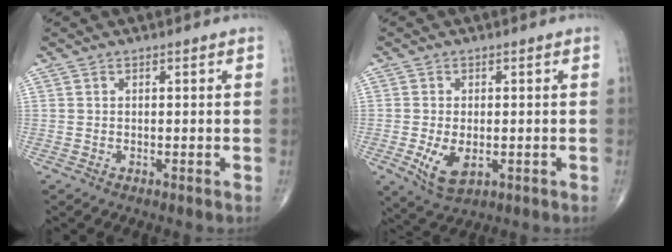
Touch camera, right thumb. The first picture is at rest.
{"total": 6.1, "force": [-1.4, 3.4, 4.9], "torque": [-0.090, -0.011, -0.016]}